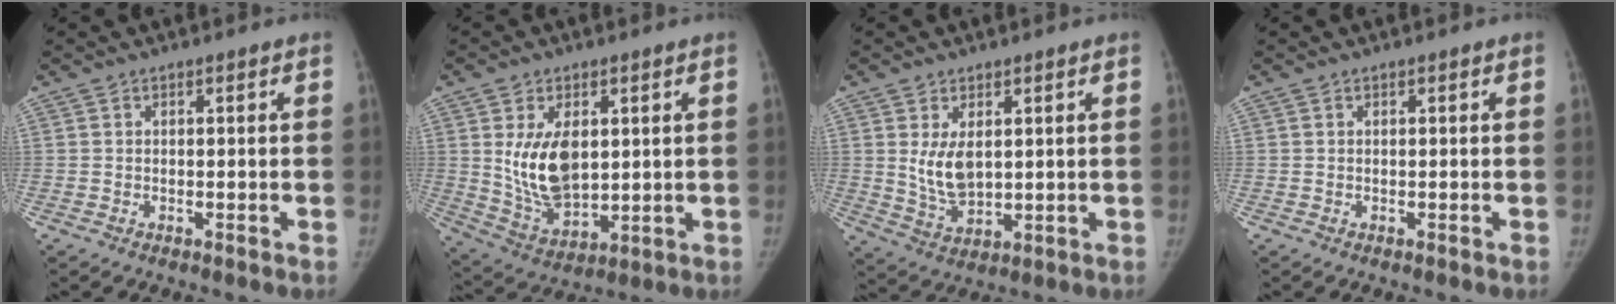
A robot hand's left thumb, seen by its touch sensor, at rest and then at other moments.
{"total": 12.3, "force": [2.2, 7.4, 9.5], "torque": [-0.144, -0.019, 0.056]}
{"total": 6.7, "force": [1.6, 3.9, 5.2], "torque": [-0.085, -0.017, 0.043]}
{"total": 0.0}